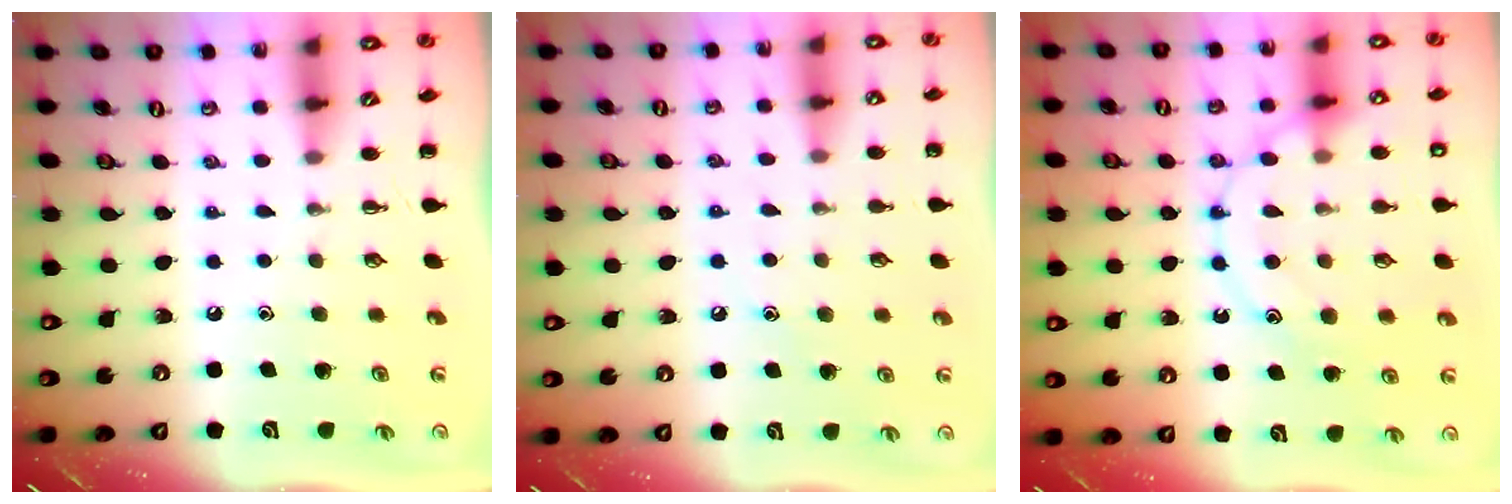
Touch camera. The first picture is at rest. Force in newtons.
{"total": 6.1, "press": 5.8, "slide": 1.7}
{"total": 14.2, "press": 14.2, "slide": 0.8}